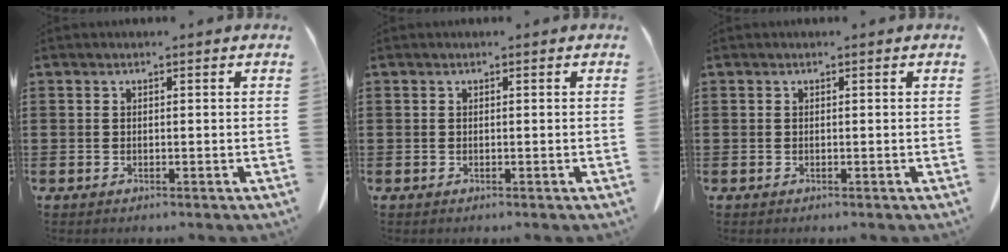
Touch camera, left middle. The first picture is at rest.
{"total": 0.0}
{"total": 0.0}